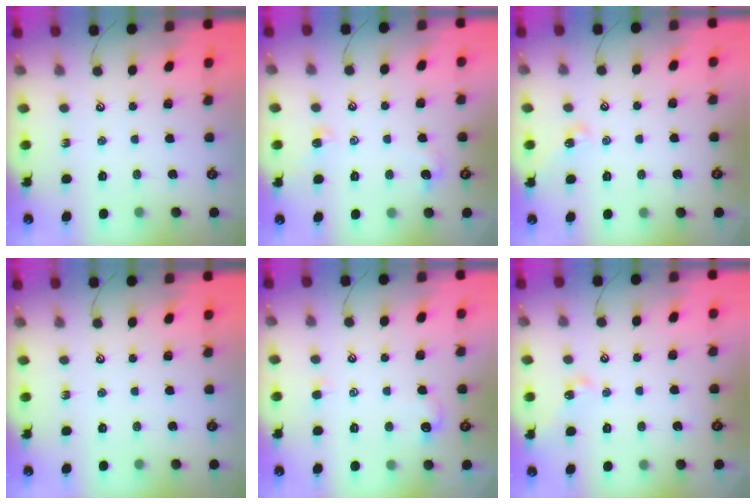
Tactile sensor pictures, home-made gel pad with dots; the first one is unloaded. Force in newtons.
{"total": 2.0, "press": 1.9, "slide": 0.5}
{"total": 4.7, "press": 4.7, "slide": 0.7}
{"total": 0.0}
{"total": 1.3, "press": 1.2, "slide": 0.5}
{"total": 1.5, "press": 1.4, "slide": 0.4}